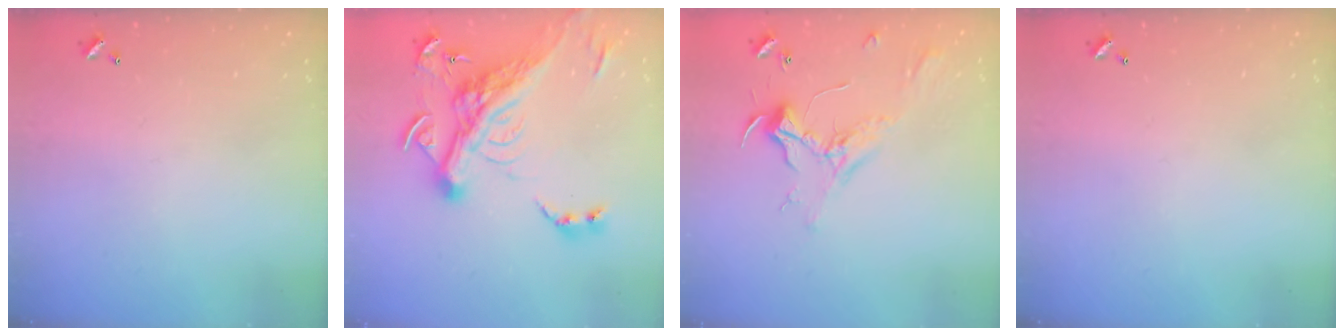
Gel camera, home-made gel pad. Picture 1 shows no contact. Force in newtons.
{"total": 14.9, "press": 14.6, "slide": 2.7}
{"total": 2.3, "press": 2.2, "slide": 0.9}
{"total": 0.0}